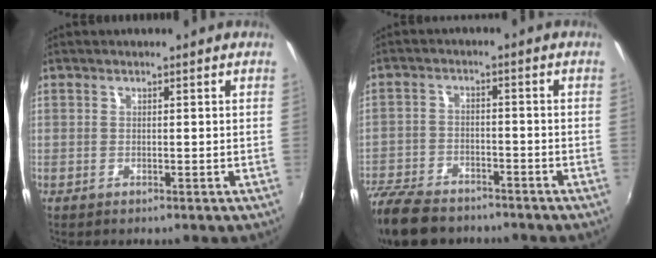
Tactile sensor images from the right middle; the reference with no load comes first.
{"total": 14.3, "force": [-11.3, 6.3, 6.1], "torque": [-0.164, -0.019, -0.201]}